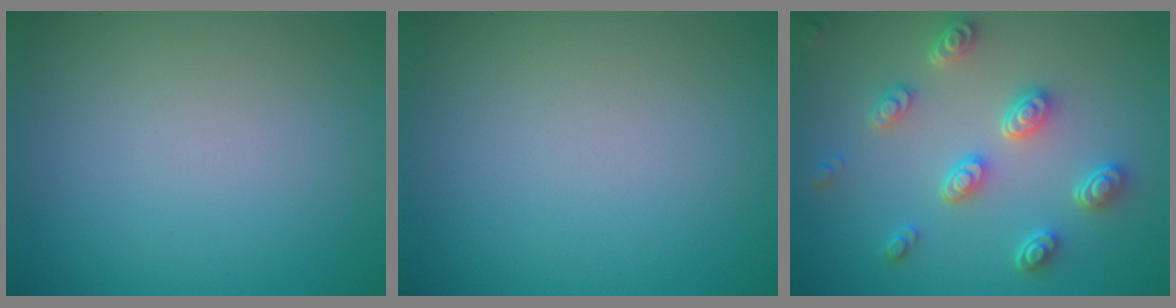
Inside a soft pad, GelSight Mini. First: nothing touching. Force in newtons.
{"total": 0.0}
{"total": 4.4, "press": 3.7, "slide": 2.3}